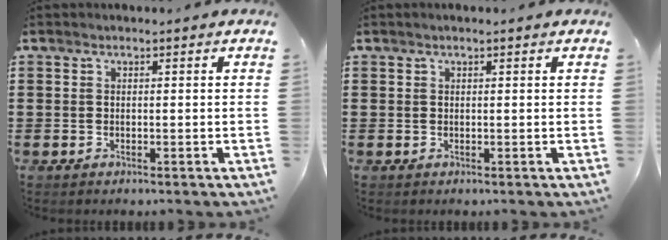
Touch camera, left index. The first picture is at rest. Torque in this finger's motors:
{"motor_torque": [2.14, 0.00, 0.06, 0.01]}